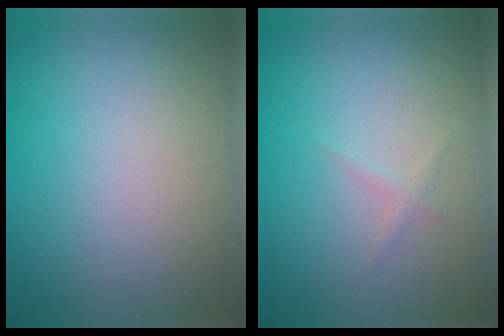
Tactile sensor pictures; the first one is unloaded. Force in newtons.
{"total": 0.7, "press": 0.7, "slide": 0.1}